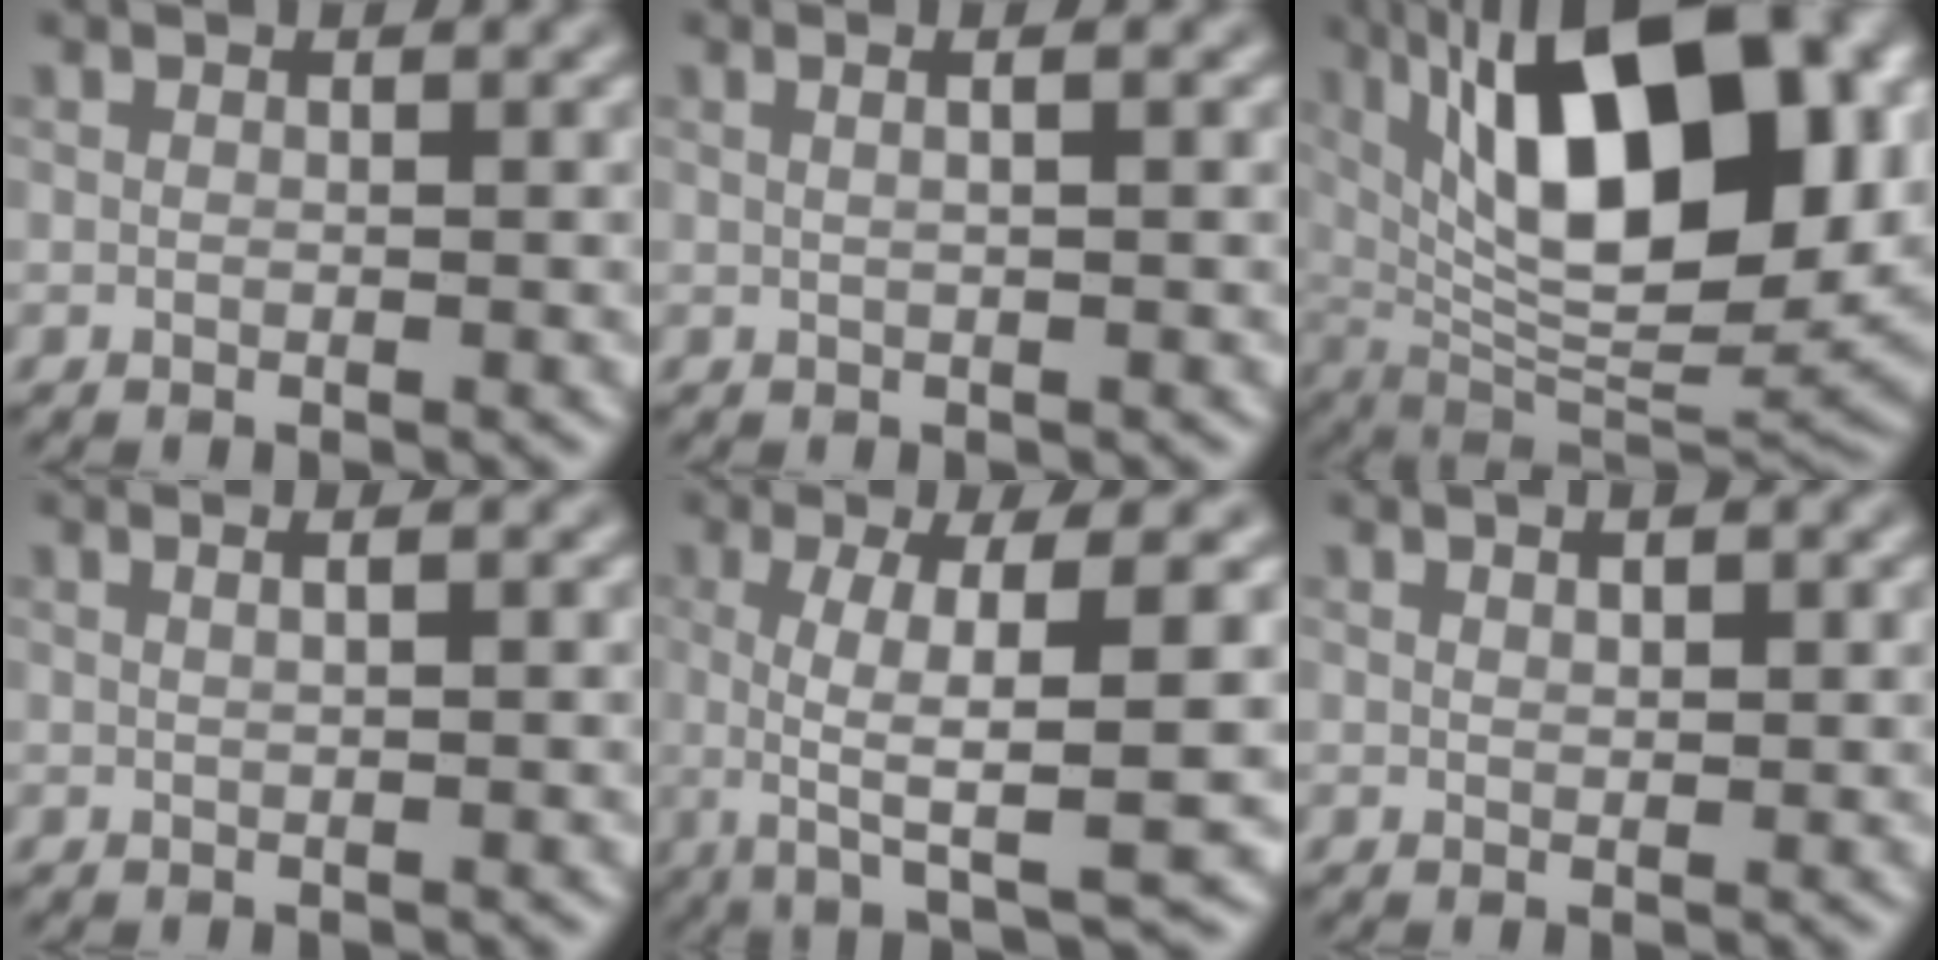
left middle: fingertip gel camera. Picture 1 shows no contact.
{"total": 2.4, "force": [0.6, 1.1, 2.0], "torque": [-0.008, 0.012, -0.017]}
{"total": 16.7, "force": [4.8, 6.9, 14.4], "torque": [-0.215, 0.011, 0.076]}
{"total": 2.0, "force": [0.7, 1.0, 1.5], "torque": [0.000, 0.007, -0.013]}
{"total": 9.1, "force": [-0.4, 2.3, 8.8], "torque": [-0.133, 0.002, -0.004]}
{"total": 0.8, "force": [0.4, 0.1, 0.6], "torque": [-0.009, 0.003, 0.011]}